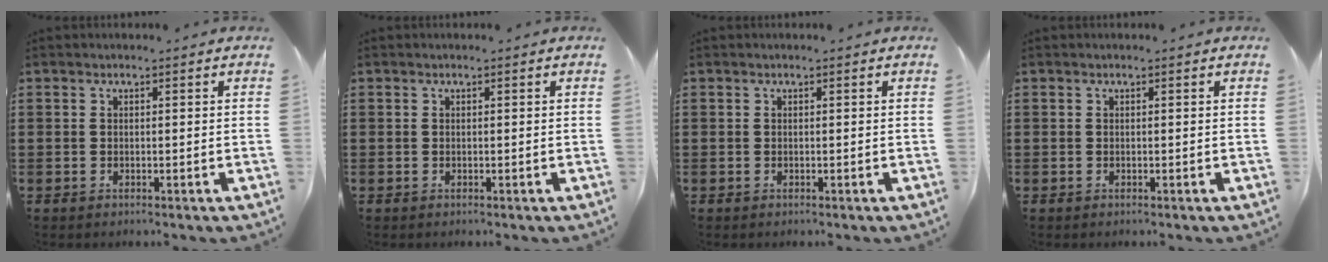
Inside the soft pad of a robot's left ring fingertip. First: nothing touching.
{"total": 0.0}
{"total": 0.0}
{"total": 0.0}